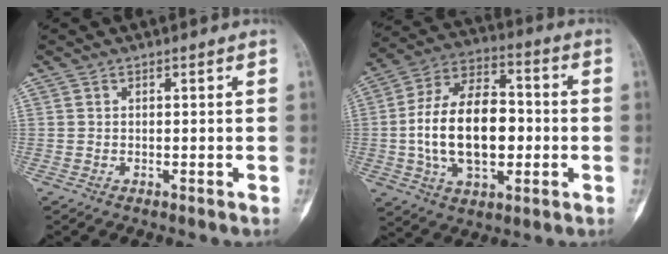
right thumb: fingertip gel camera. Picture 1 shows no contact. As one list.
[{"total": 19.5, "force": [-1.4, 11.5, 15.7], "torque": [-0.261, 0.027, -0.020]}]